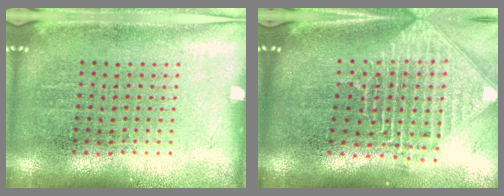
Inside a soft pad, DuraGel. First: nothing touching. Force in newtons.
{"total": 2.4, "press": 1.8, "slide": 1.6}